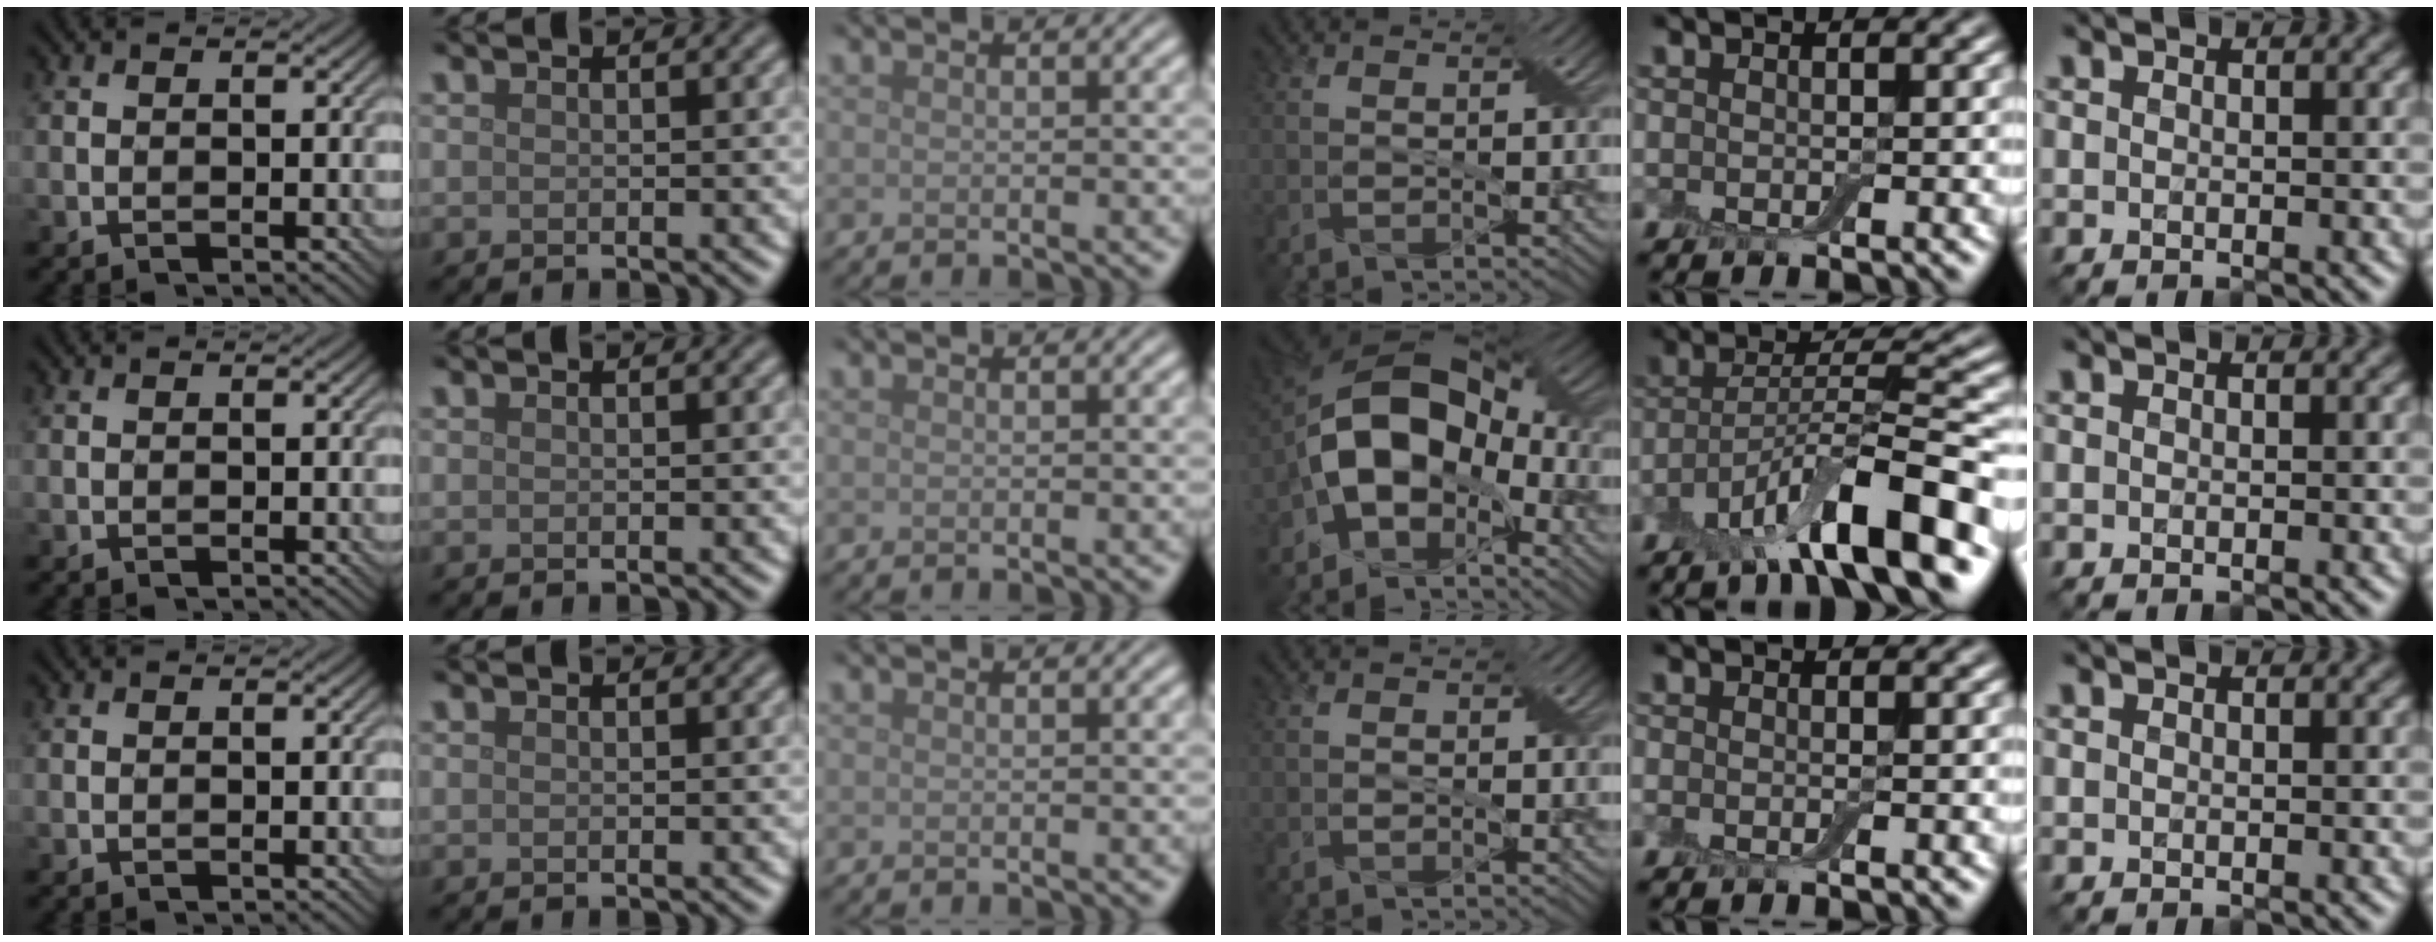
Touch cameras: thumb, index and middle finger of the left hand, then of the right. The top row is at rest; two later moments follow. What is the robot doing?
{"motion": "fold", "object": "bandage"}